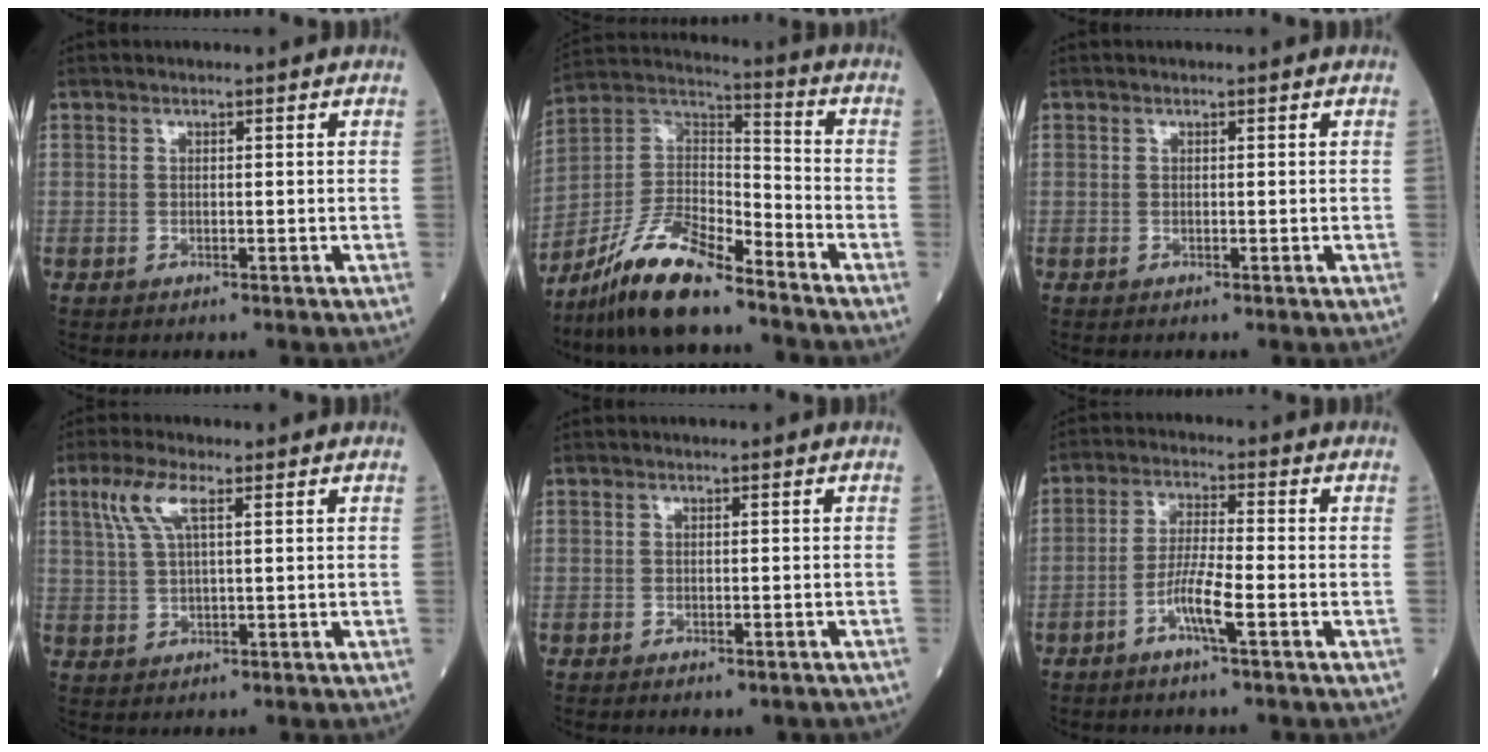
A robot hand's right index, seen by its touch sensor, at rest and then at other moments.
{"total": 13.1, "force": [-10.5, 2.4, 7.5], "torque": [-0.154, 0.009, -0.198]}
{"total": 0.0}
{"total": 5.2, "force": [2.4, 1.1, 4.4], "torque": [-0.105, 0.015, 0.053]}
{"total": 2.3, "force": [-1.9, 0.8, 1.0], "torque": [-0.012, -0.004, -0.020]}
{"total": 5.5, "force": [-2.6, -0.1, 4.8], "torque": [-0.100, 0.001, -0.053]}